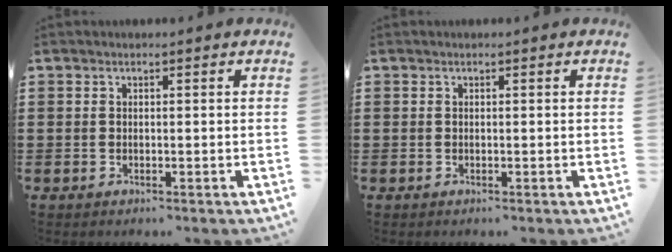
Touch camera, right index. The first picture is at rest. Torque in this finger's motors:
{"motor_torque": [0.00, 2.14, 0.00, 0.00]}